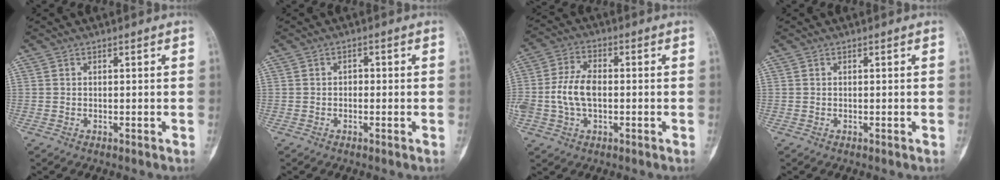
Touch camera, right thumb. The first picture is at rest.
{"total": 1.0, "force": [-0.2, 0.8, 0.6], "torque": [0.002, 0.003, -0.008]}
{"total": 8.5, "force": [-0.8, 5.2, 6.7], "torque": [-0.137, 0.017, -0.017]}
{"total": 0.0}